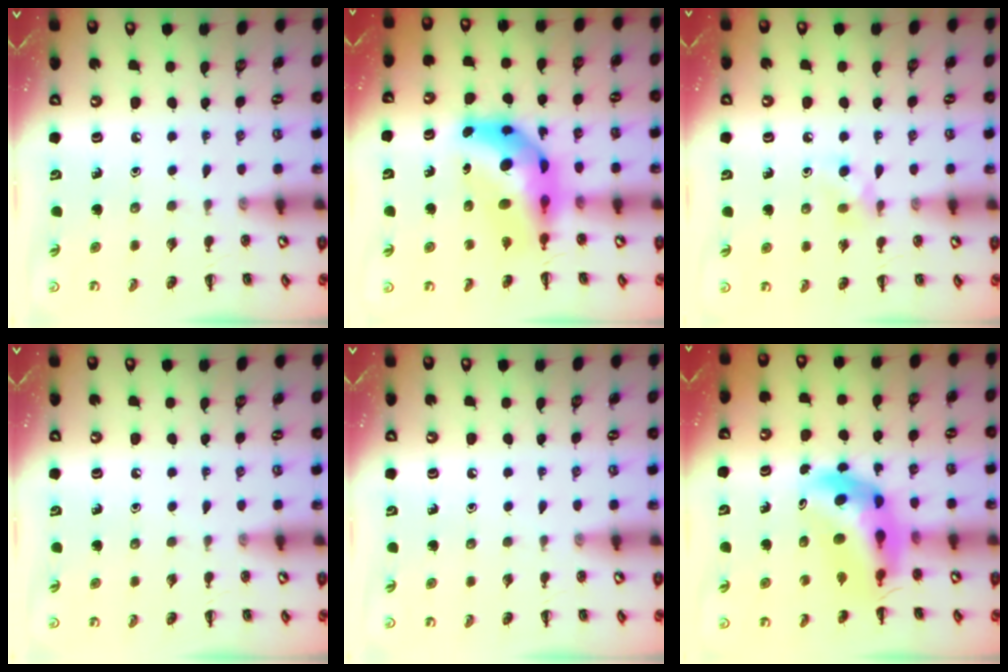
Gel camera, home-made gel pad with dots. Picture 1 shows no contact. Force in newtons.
{"total": 11.2, "press": 10.5, "slide": 3.8}
{"total": 4.7, "press": 4.4, "slide": 1.5}
{"total": 0.0}
{"total": 0.0}
{"total": 8.7, "press": 8.2, "slide": 2.8}